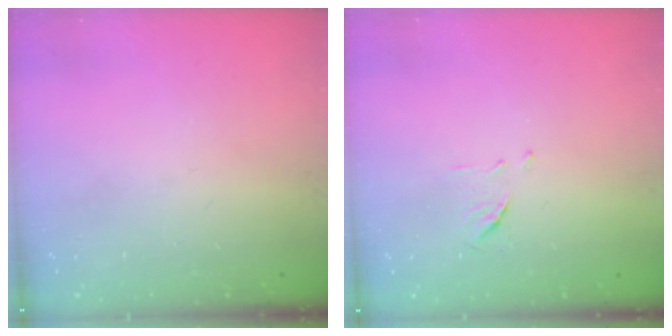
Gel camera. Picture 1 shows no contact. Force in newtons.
{"total": 6.4, "press": 6.4, "slide": 0.4}